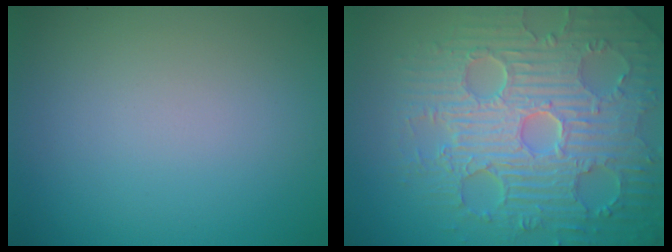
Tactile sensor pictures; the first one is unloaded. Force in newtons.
{"total": 9.1, "press": 6.7, "slide": 6.2}